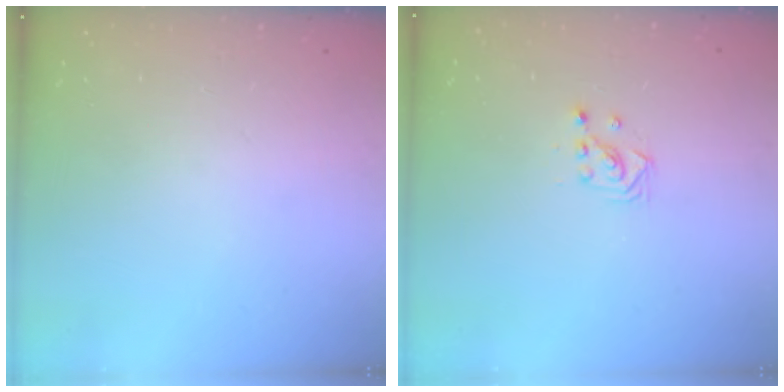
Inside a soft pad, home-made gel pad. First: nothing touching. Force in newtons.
{"total": 2.9, "press": 2.9, "slide": 0.3}